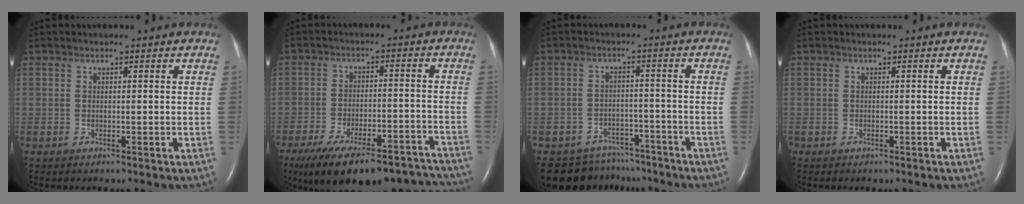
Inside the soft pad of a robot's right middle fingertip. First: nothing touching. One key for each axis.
{"total": 21.2, "fx": -17.6, "fy": 6.4, "fz": 10.0, "tx": -0.141, "ty": 0.001, "tz": -0.245}
{"total": 10.3, "fx": -9.1, "fy": 4.8, "fz": 1.0, "tx": -0.023, "ty": 0.011, "tz": -0.124}
{"total": 0.0}